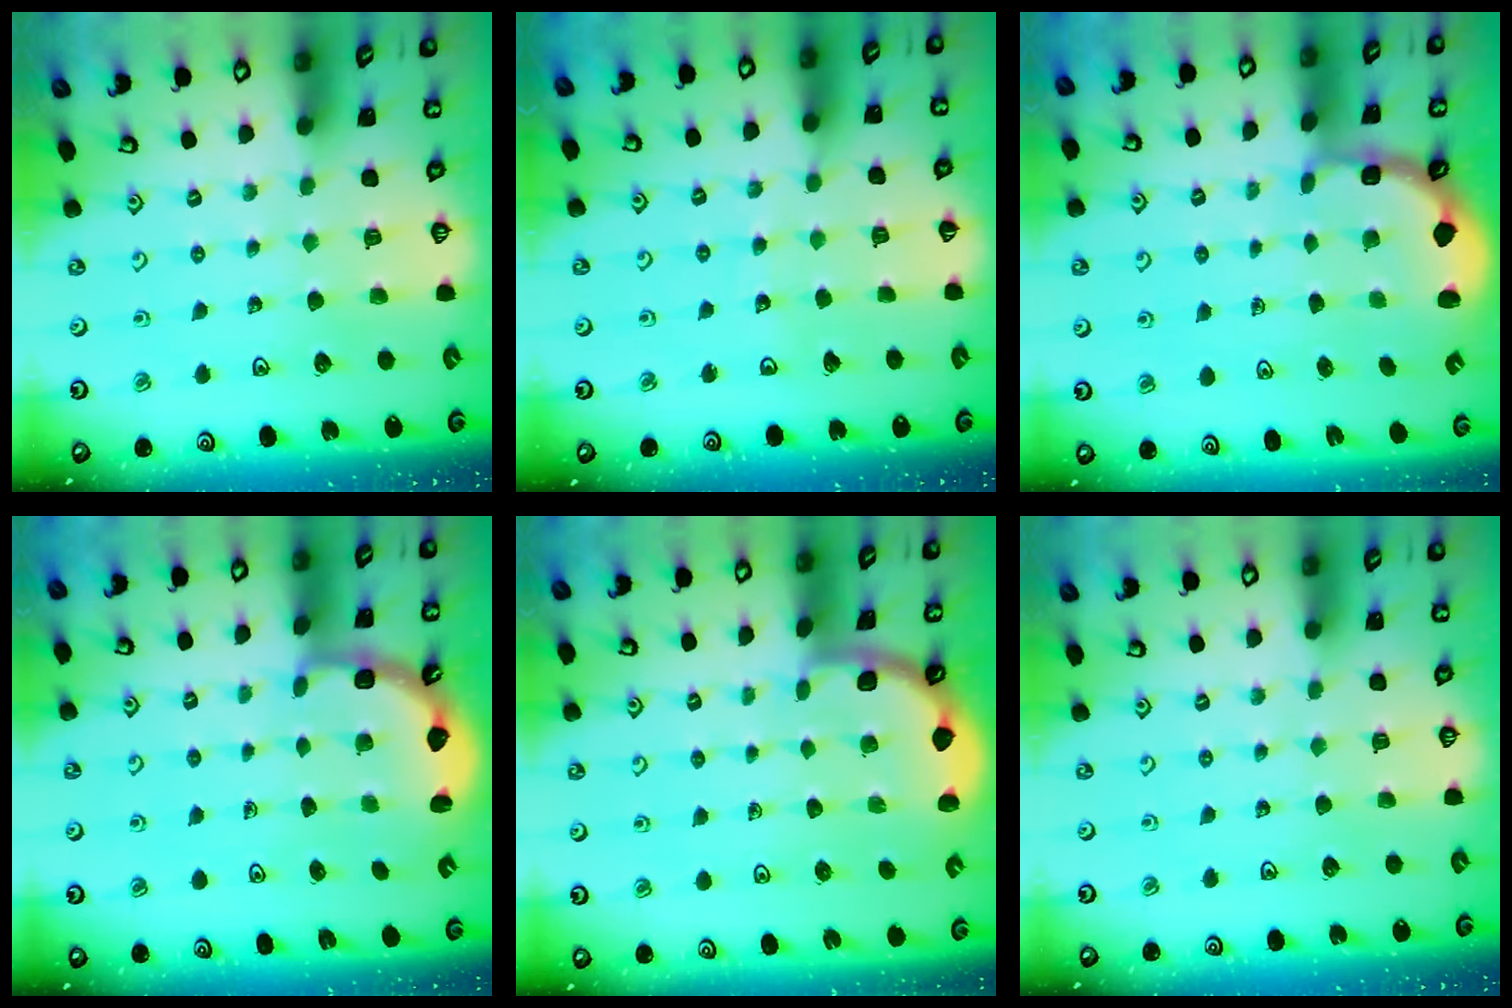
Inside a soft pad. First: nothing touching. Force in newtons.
{"total": 3.7, "press": 3.7, "slide": 0.6}
{"total": 2.5, "press": 2.2, "slide": 1.2}
{"total": 3.2, "press": 2.3, "slide": 2.3}
{"total": 1.9, "press": 1.9, "slide": 0.0}
{"total": 0.0}